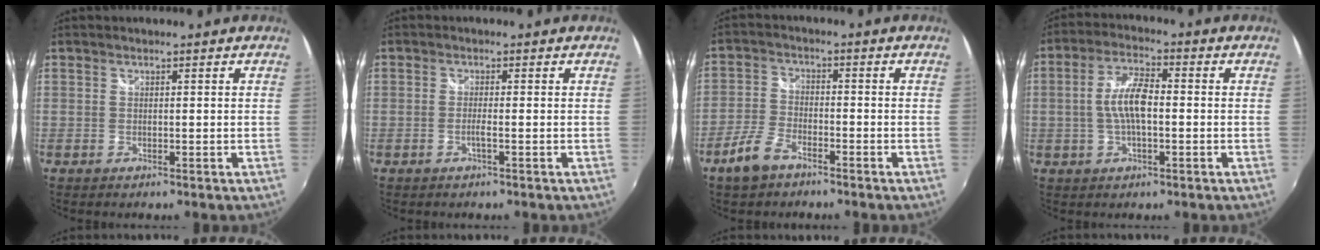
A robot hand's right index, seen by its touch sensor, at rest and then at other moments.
{"total": 1.4, "force": [-0.8, -0.3, 1.1], "torque": [-0.022, -0.003, -0.015]}
{"total": 6.3, "force": [-4.4, 2.7, 3.6], "torque": [-0.090, 0.001, -0.087]}
{"total": 7.4, "force": [-0.8, 2.5, 6.9], "torque": [-0.135, 0.009, -0.016]}